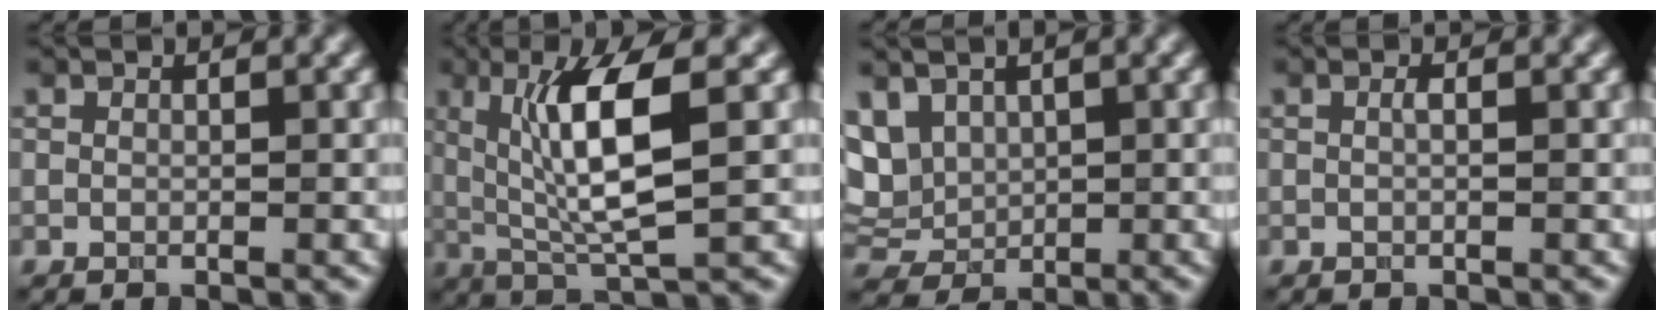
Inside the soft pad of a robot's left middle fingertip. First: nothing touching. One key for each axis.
{"total": 7.5, "fx": 1.3, "fy": 1.7, "fz": 7.2, "tx": -0.125, "ty": -0.007, "tz": 0.029}
{"total": 4.6, "fx": 1.6, "fy": 3.4, "fz": 2.8, "tx": -0.077, "ty": 0.006, "tz": 0.039}
{"total": 0.6, "fx": -0.1, "fy": 0.1, "fz": 0.6, "tx": -0.013, "ty": 0.003, "tz": 0.001}